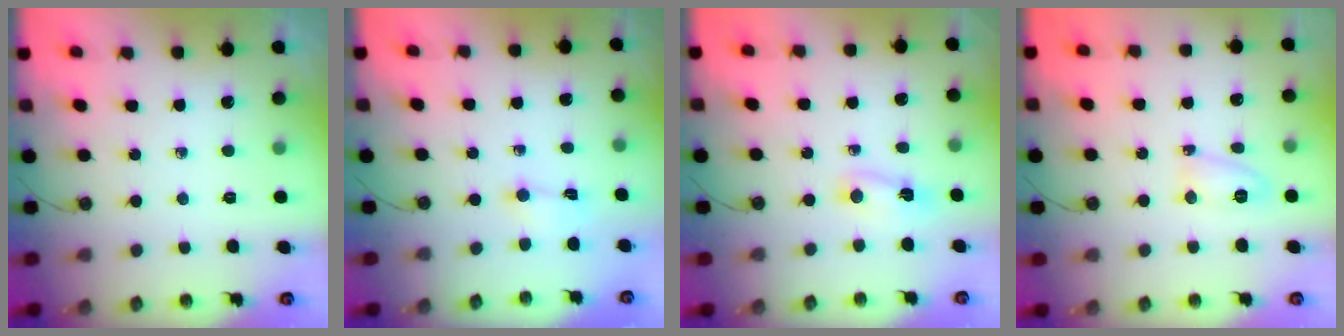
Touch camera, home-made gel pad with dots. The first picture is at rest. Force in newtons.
{"total": 1.2, "press": 1.0, "slide": 0.6}
{"total": 2.4, "press": 2.3, "slide": 0.6}
{"total": 5.1, "press": 5.1, "slide": 0.8}